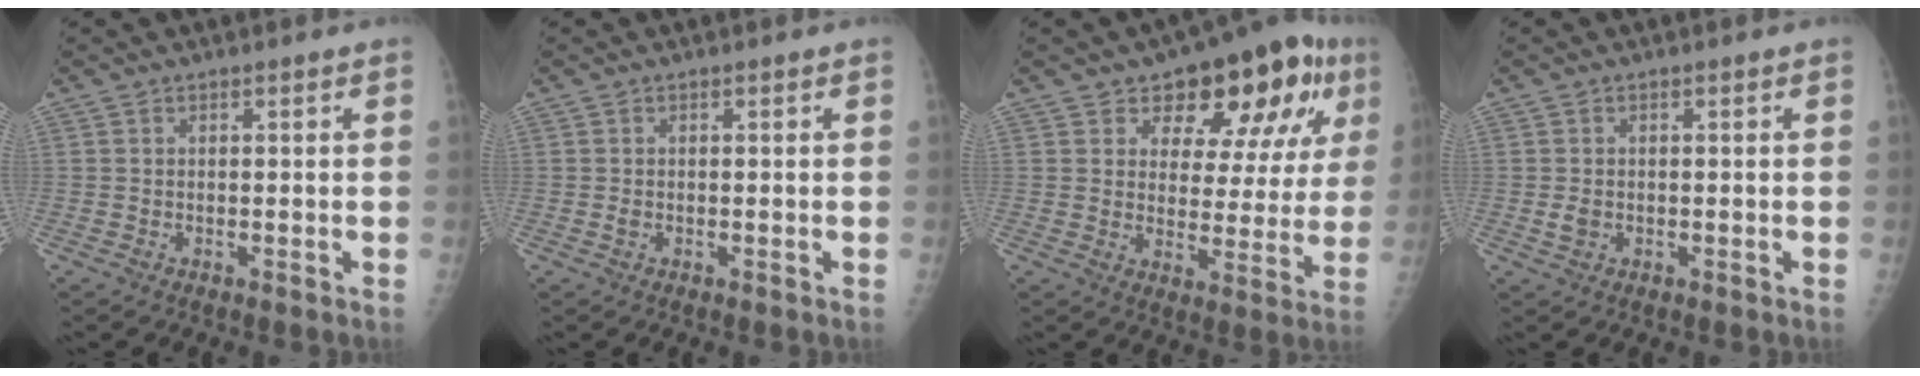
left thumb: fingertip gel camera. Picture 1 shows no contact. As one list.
[{"total": 0.7, "force": [-0.3, 0.5, 0.4], "torque": [-0.004, 0.000, -0.004]}, {"total": 17.1, "force": [8.5, 9.0, 11.9], "torque": [-0.101, -0.016, 0.114]}, {"total": 1.8, "force": [-0.4, 1.4, 1.0], "torque": [-0.013, 0.000, -0.004]}]